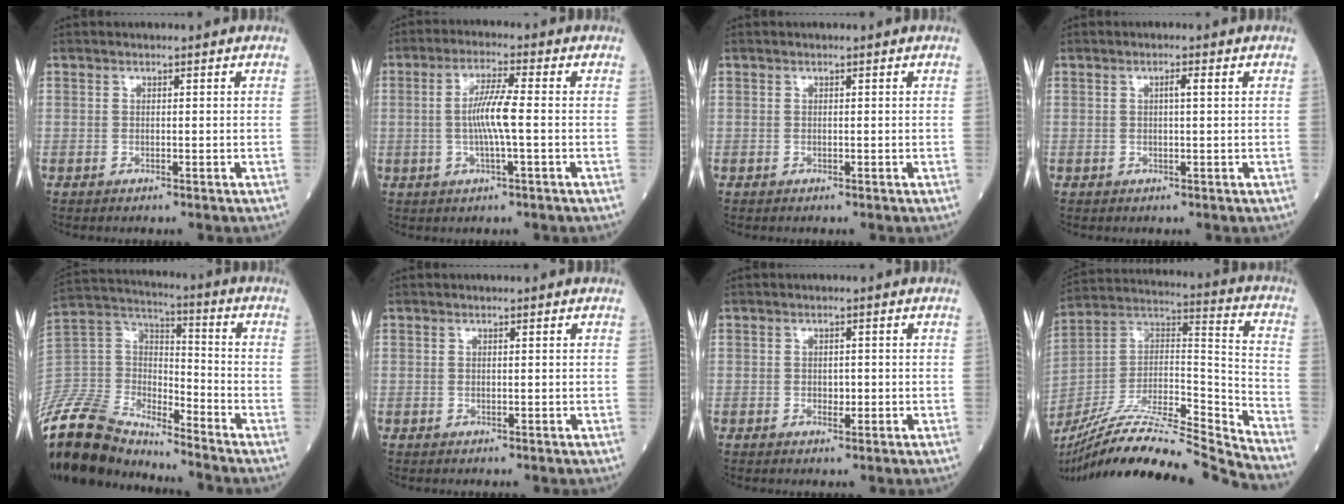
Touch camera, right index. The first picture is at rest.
{"total": 6.2, "force": [-0.4, 0.0, 6.2], "torque": [-0.121, 0.003, -0.011]}
{"total": 0.0}
{"total": 1.4, "force": [0.3, 0.0, 1.3], "torque": [-0.025, 0.004, 0.005]}
{"total": 17.9, "force": [-16.5, 4.7, 5.1], "torque": [-0.109, 0.030, -0.305]}
{"total": 0.0}
{"total": 1.4, "force": [-0.4, 0.8, 1.0], "torque": [-0.017, 0.001, -0.003]}
{"total": 25.0, "force": [-23.1, -0.8, 9.6], "torque": [-0.189, 0.002, -0.388]}